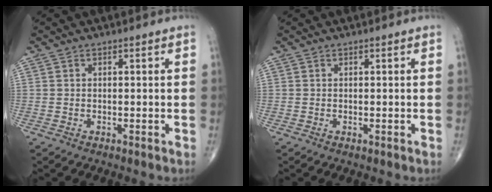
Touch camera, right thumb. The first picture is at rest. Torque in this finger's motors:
{"motor_torque": [0.05, -0.44, 0.12, -0.27, -0.06]}